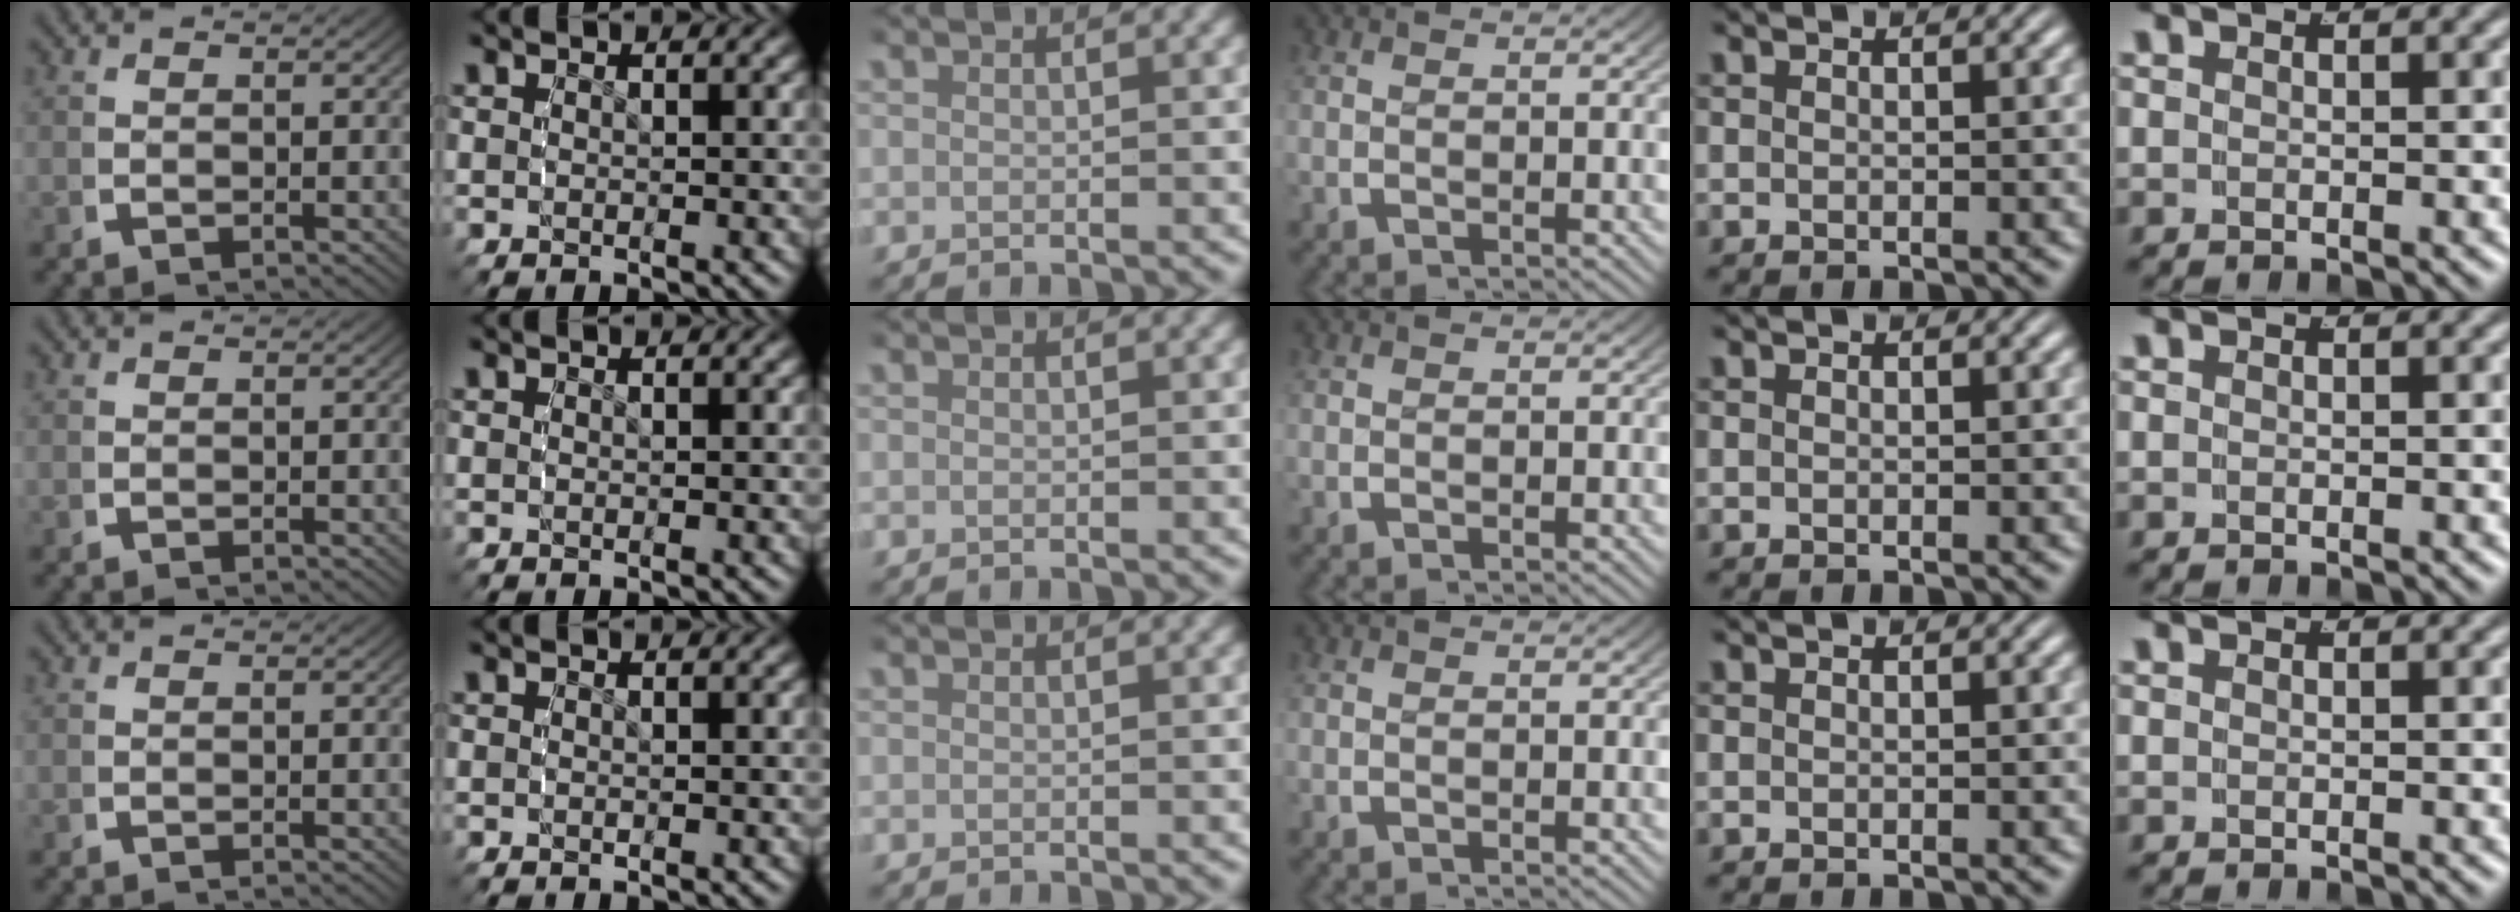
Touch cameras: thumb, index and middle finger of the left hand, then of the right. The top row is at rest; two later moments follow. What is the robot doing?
{"motion": "grasp_and_lifting", "object": "bowl"}